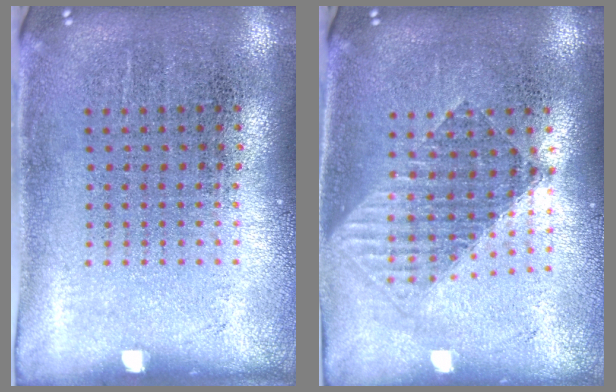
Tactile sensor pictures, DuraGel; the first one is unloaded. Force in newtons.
{"total": 1.5, "press": 1.3, "slide": 0.7}